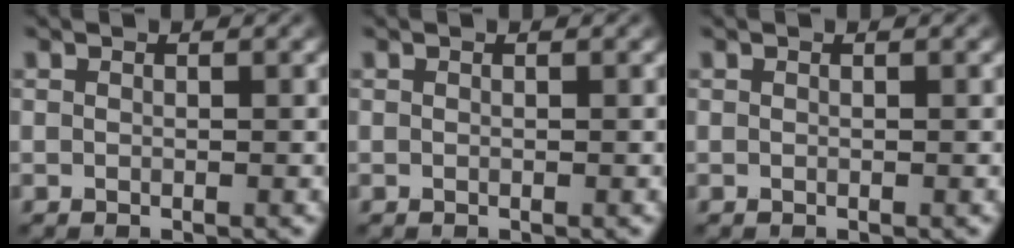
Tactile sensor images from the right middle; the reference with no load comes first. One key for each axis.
{"total": 0.0}
{"total": 0.0}